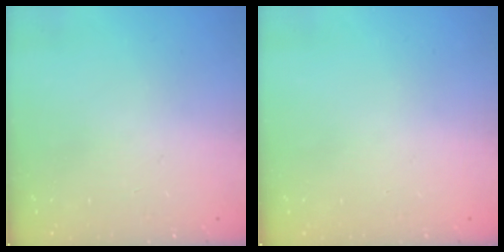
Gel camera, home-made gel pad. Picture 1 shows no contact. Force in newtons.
{"total": 0.0}